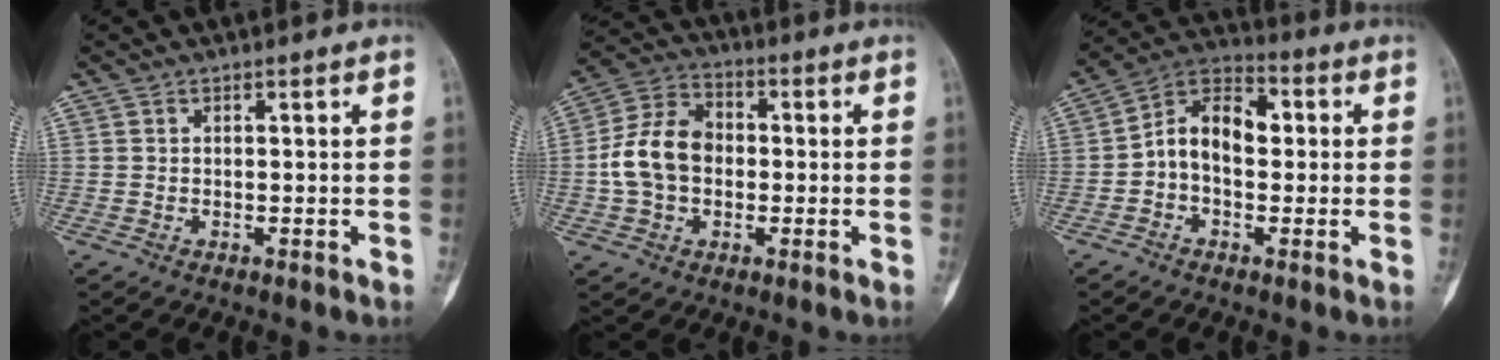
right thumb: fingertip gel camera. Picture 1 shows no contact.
{"total": 11.4, "force": [-0.7, 8.4, 7.6], "torque": [-0.137, 0.033, -0.019]}
{"total": 10.3, "force": [0.0, 6.8, 7.8], "torque": [-0.110, 0.037, -0.014]}